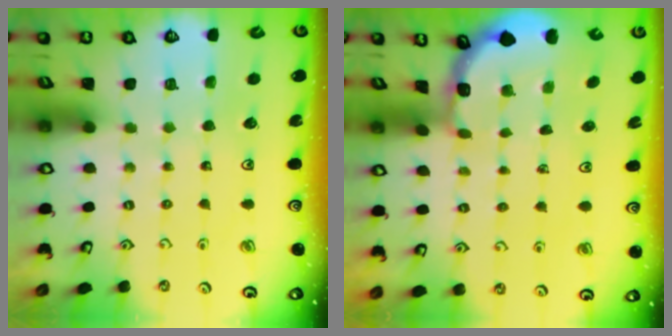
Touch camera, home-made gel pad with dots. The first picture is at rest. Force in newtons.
{"total": 2.0, "press": 2.0, "slide": 0.3}